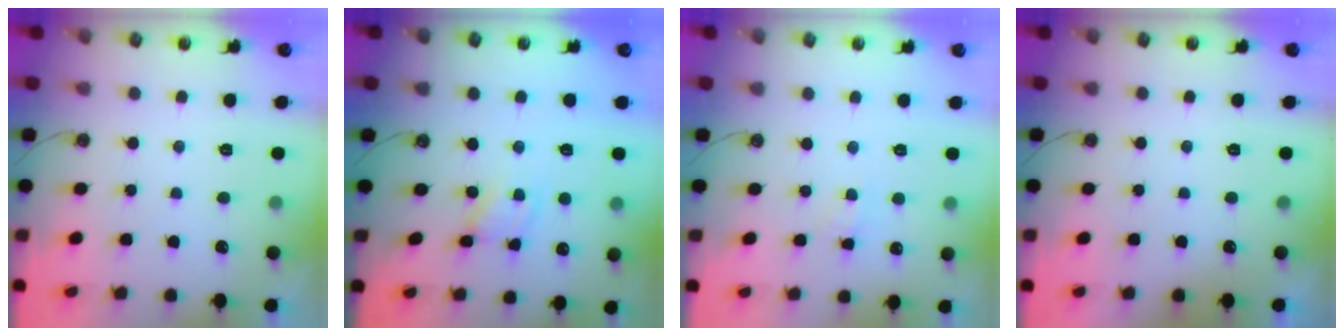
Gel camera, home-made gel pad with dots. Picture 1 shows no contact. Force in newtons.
{"total": 1.5, "press": 1.5, "slide": 0.1}
{"total": 1.9, "press": 1.9, "slide": 0.3}
{"total": 0.0}